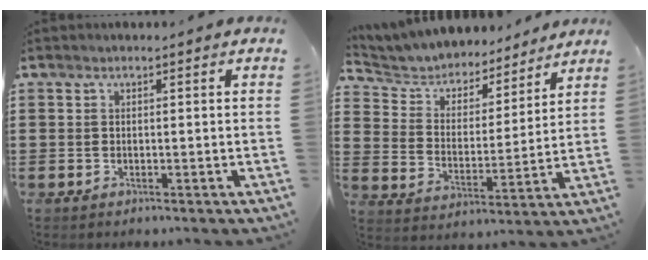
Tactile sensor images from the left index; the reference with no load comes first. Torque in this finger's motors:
{"motor_torque": [2.14, 0.00, 0.23, 0.05]}